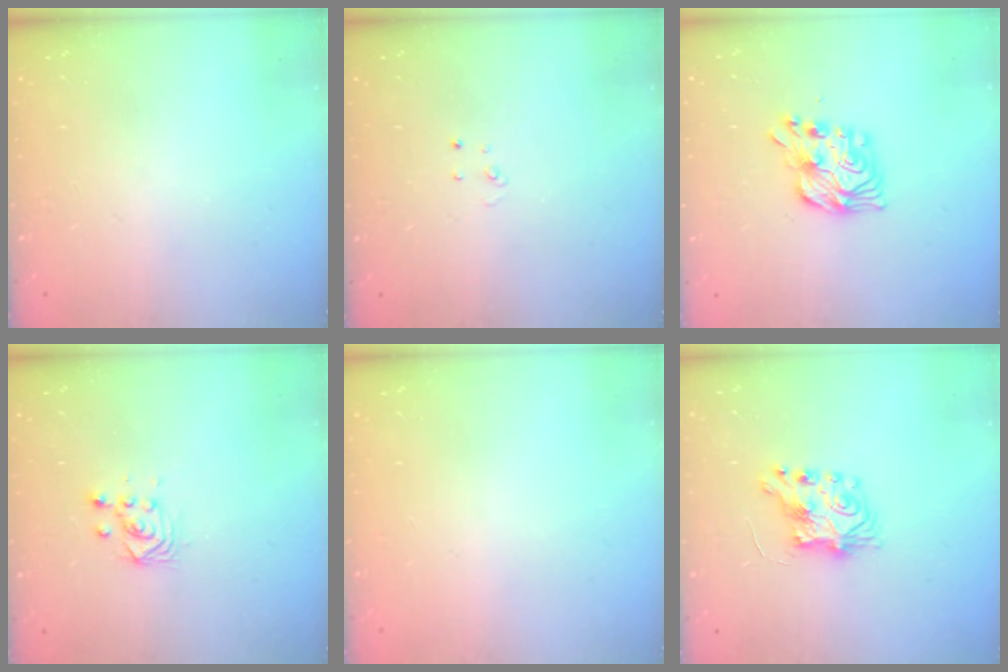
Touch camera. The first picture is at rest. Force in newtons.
{"total": 2.6, "press": 2.6, "slide": 0.2}
{"total": 11.5, "press": 11.5, "slide": 0.4}
{"total": 3.3, "press": 3.1, "slide": 1.1}
{"total": 0.0}
{"total": 7.5, "press": 7.5, "slide": 0.2}